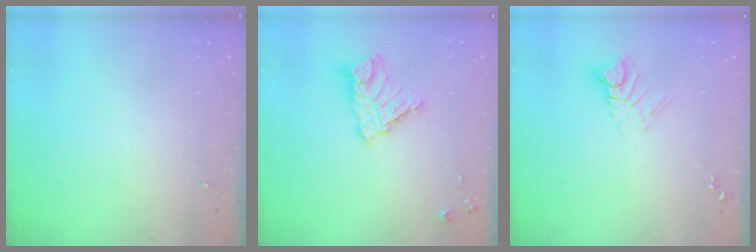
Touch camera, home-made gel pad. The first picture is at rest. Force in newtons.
{"total": 11.6, "press": 11.6, "slide": 1.0}
{"total": 7.9, "press": 7.8, "slide": 0.7}